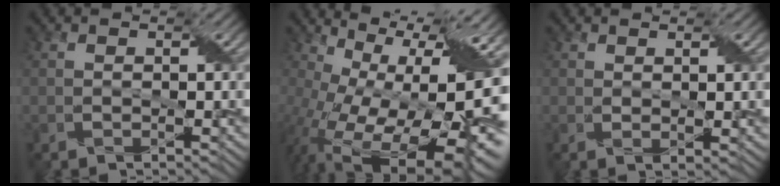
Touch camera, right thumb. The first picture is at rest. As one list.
[{"total": 19.6, "force": [-1.0, 10.4, 16.6], "torque": [-0.219, -0.023, 0.011]}, {"total": 1.6, "force": [1.0, 0.3, 1.3], "torque": [-0.025, -0.002, 0.020]}]